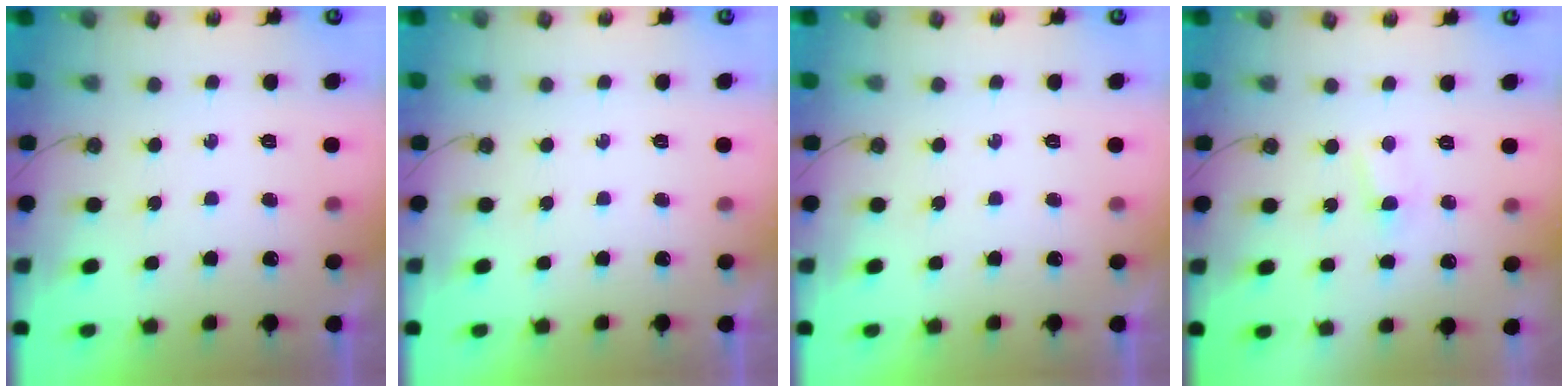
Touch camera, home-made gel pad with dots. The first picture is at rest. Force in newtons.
{"total": 0.0}
{"total": 0.0}
{"total": 2.8, "press": 2.8, "slide": 0.4}